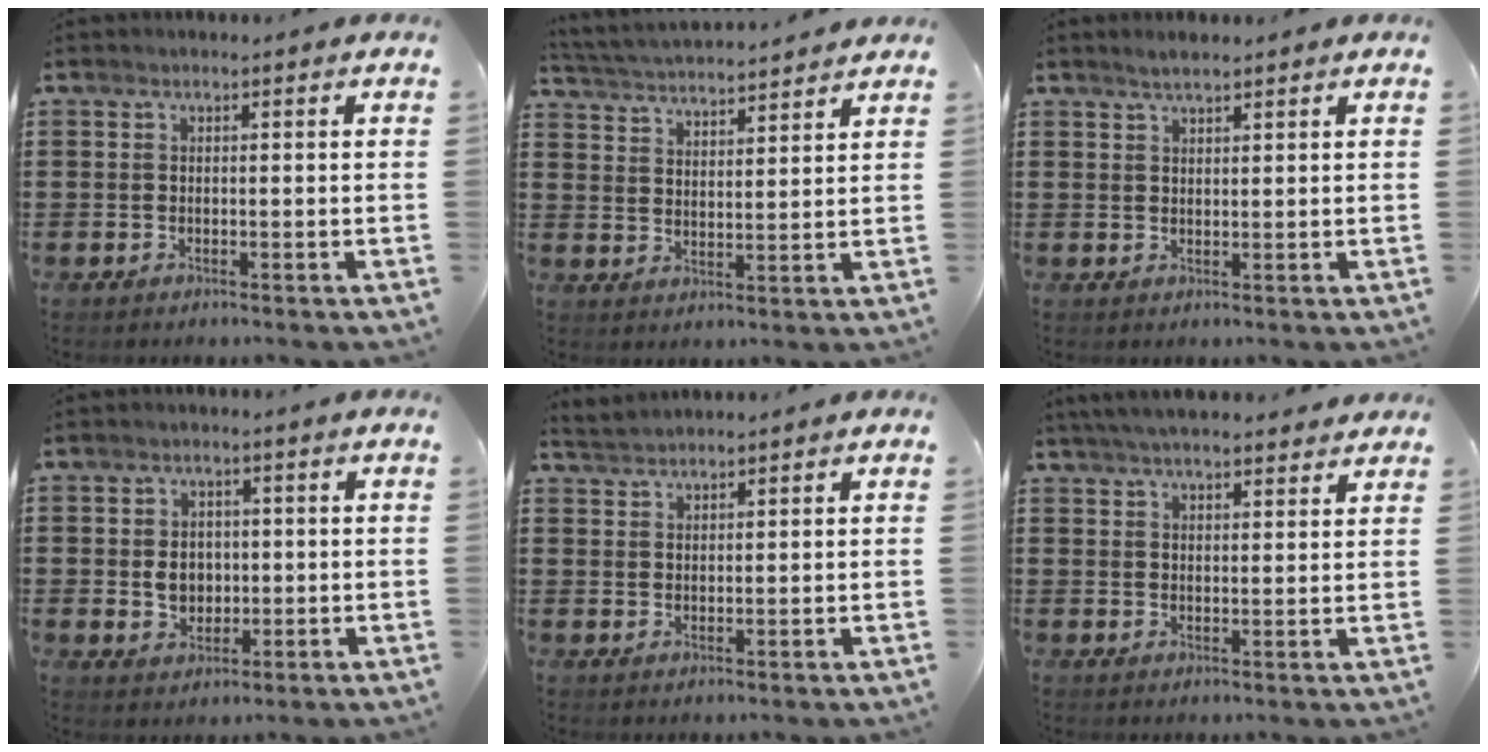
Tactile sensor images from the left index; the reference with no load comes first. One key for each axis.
{"total": 3.7, "fx": 3.7, "fy": -0.2, "fz": 0.2, "tx": -0.022, "ty": -0.024, "tz": 0.061}
{"total": 1.9, "fx": 1.6, "fy": 0.3, "fz": 0.9, "tx": -0.019, "ty": 0.004, "tz": 0.030}
{"total": 4.3, "fx": 0.1, "fy": 3.4, "fz": 2.7, "tx": -0.045, "ty": 0.004, "tz": -0.005}
{"total": 2.4, "fx": 2.4, "fy": 0.1, "fz": 0.0, "tx": -0.008, "ty": 0.000, "tz": 0.048}
{"total": 4.7, "fx": 4.4, "fy": 0.4, "fz": 1.5, "tx": -0.042, "ty": -0.009, "tz": 0.082}